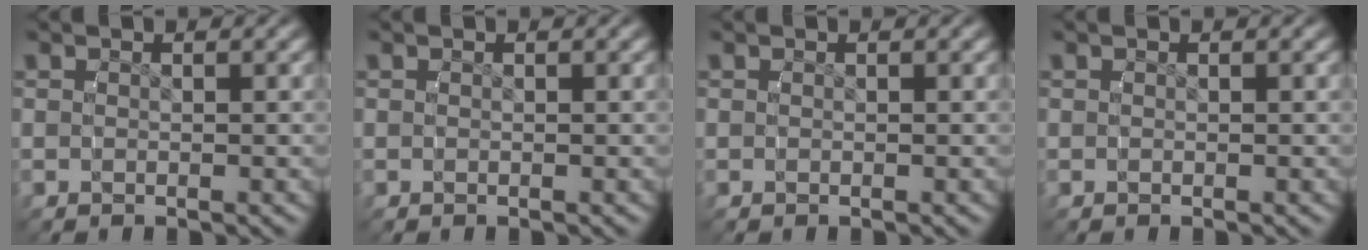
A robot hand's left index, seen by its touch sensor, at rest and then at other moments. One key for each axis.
{"total": 0.0}
{"total": 0.0}
{"total": 0.0}